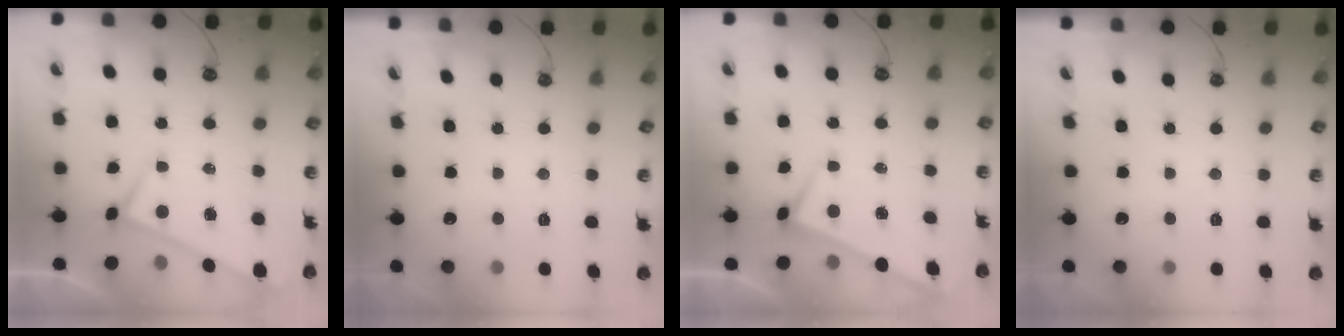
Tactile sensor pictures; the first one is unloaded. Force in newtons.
{"total": 0.0}
{"total": 1.7, "press": 1.7, "slide": 0.1}
{"total": 0.0}